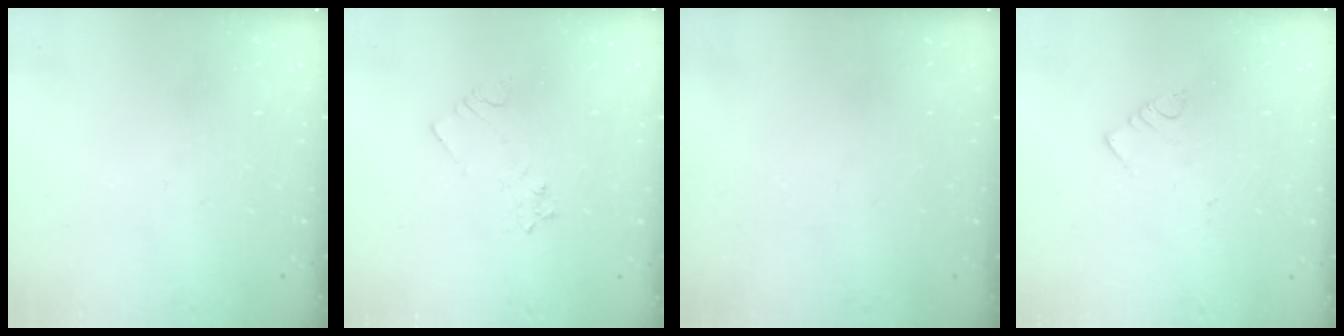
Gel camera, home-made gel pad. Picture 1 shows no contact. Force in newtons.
{"total": 2.5, "press": 2.4, "slide": 0.4}
{"total": 0.0}
{"total": 2.7, "press": 2.7, "slide": 0.4}